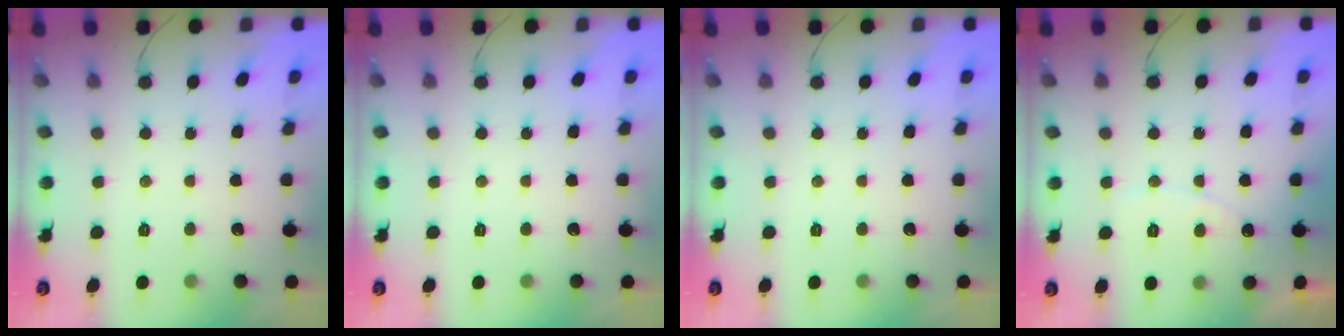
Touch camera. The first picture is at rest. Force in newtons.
{"total": 0.0}
{"total": 0.0}
{"total": 4.4, "press": 4.4, "slide": 0.3}